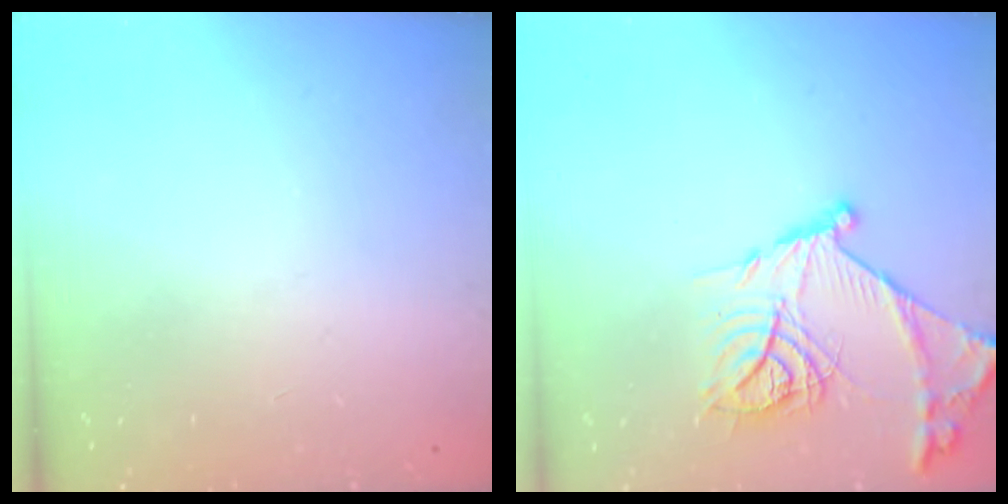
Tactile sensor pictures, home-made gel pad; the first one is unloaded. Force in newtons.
{"total": 18.1, "press": 18.0, "slide": 1.7}